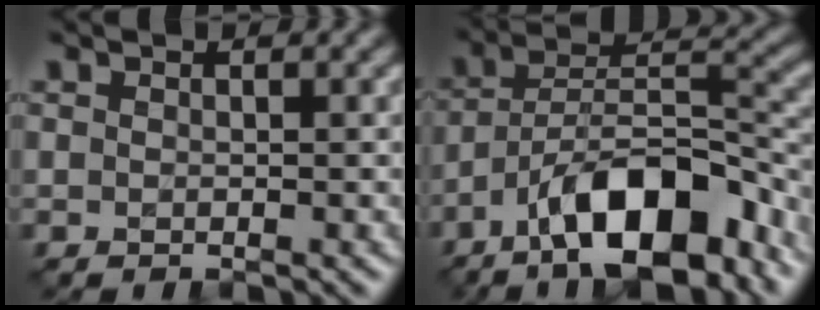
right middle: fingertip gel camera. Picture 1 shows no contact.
{"total": 11.4, "force": [-6.9, 4.2, 8.0], "torque": [-0.119, 0.016, -0.131]}